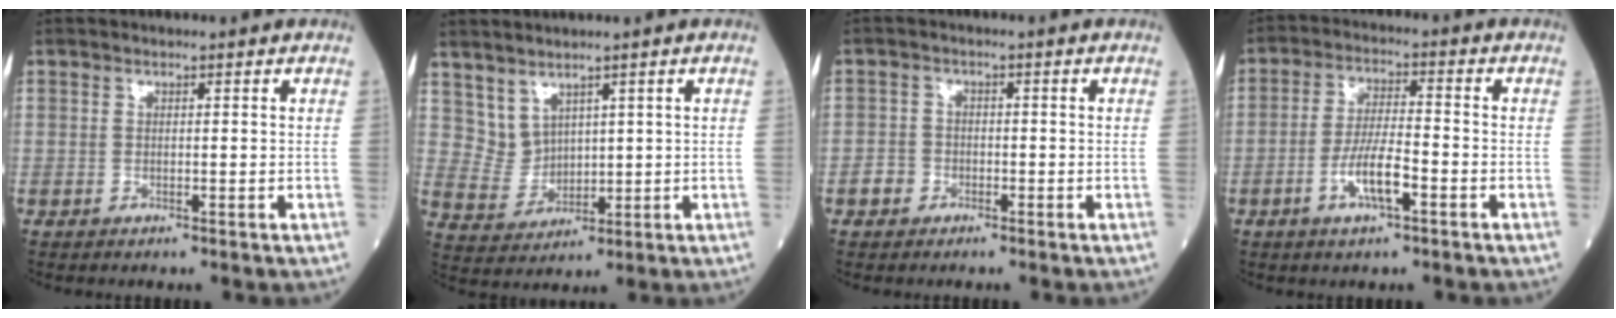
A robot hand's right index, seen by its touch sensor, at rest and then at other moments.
{"total": 4.3, "force": [2.9, 3.1, 0.8], "torque": [-0.026, 0.005, 0.072]}
{"total": 2.3, "force": [-1.3, 1.8, 0.4], "torque": [-0.009, 0.008, -0.027]}
{"total": 6.8, "force": [-2.8, 1.4, 6.0], "torque": [-0.116, 0.001, -0.052]}